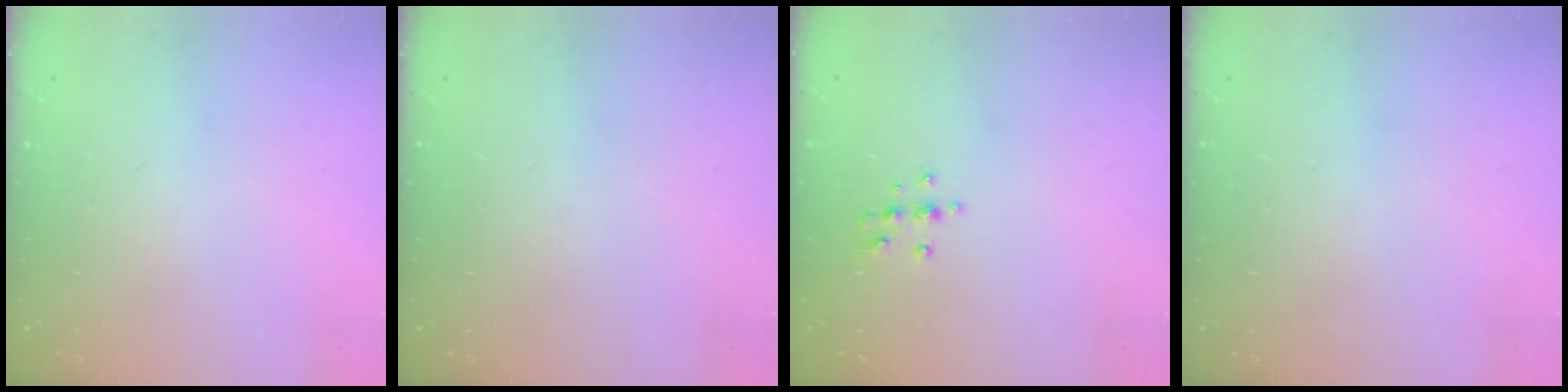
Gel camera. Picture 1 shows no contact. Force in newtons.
{"total": 0.0}
{"total": 7.5, "press": 7.4, "slide": 1.3}
{"total": 0.0}